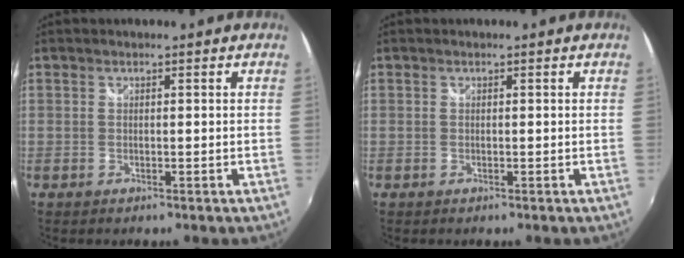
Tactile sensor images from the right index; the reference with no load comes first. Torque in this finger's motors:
{"motor_torque": [0.00, 0.00, 0.00, 0.00]}